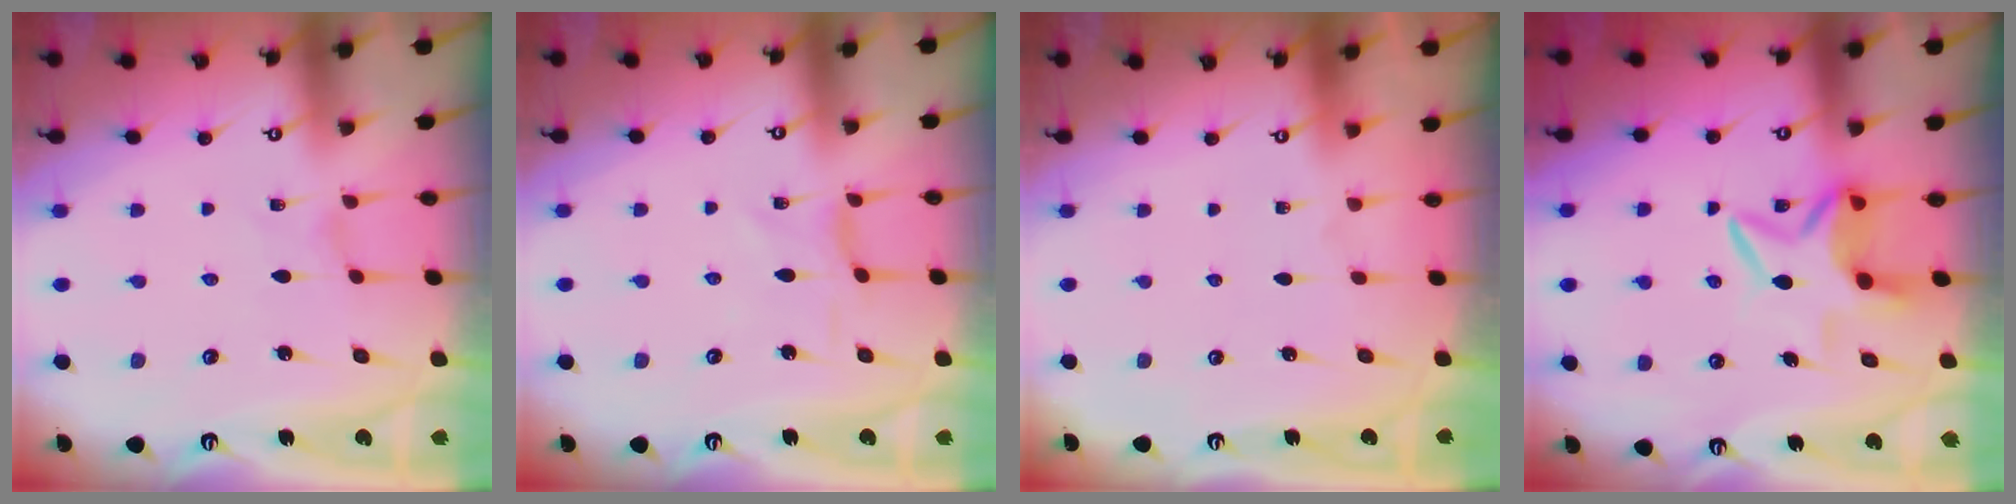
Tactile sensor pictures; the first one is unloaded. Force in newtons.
{"total": 0.9, "press": 0.8, "slide": 0.4}
{"total": 0.0}
{"total": 6.6, "press": 6.5, "slide": 1.5}